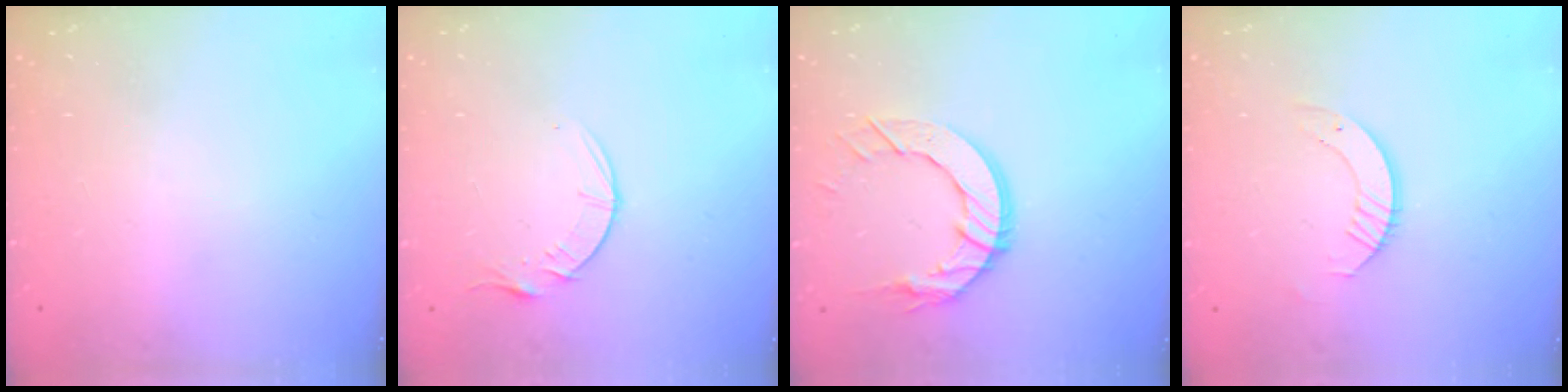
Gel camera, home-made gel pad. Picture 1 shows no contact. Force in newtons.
{"total": 6.1, "press": 6.1, "slide": 0.8}
{"total": 11.6, "press": 11.6, "slide": 1.0}
{"total": 4.8, "press": 4.8, "slide": 0.5}